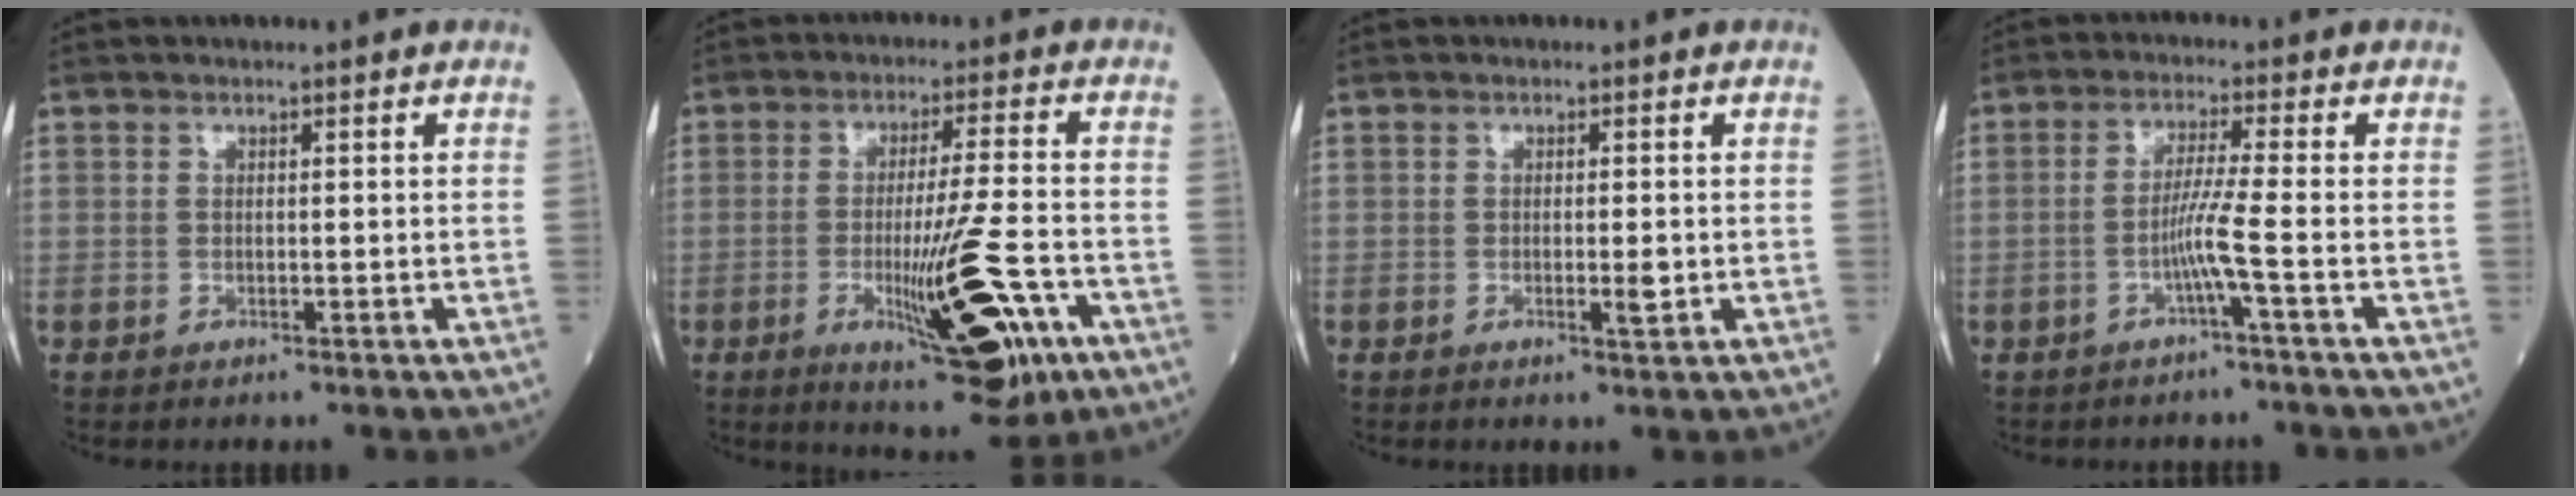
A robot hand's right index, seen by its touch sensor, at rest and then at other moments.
{"total": 14.0, "force": [-5.1, 1.5, 13.0], "torque": [-0.200, -0.025, -0.073]}
{"total": 1.8, "force": [-0.3, 0.2, 1.8], "torque": [-0.029, -0.003, -0.004]}
{"total": 4.1, "force": [-1.7, -1.4, 3.5], "torque": [-0.072, 0.003, -0.034]}